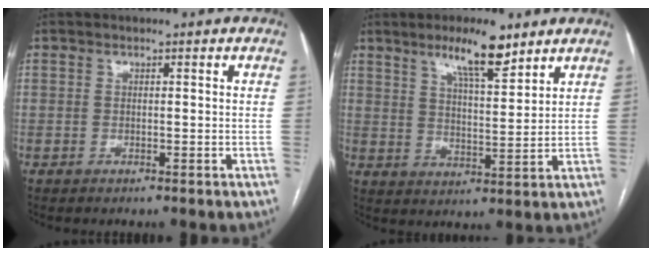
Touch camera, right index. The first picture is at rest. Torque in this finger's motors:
{"motor_torque": [0.91, 0.93, 0.34, 0.10]}